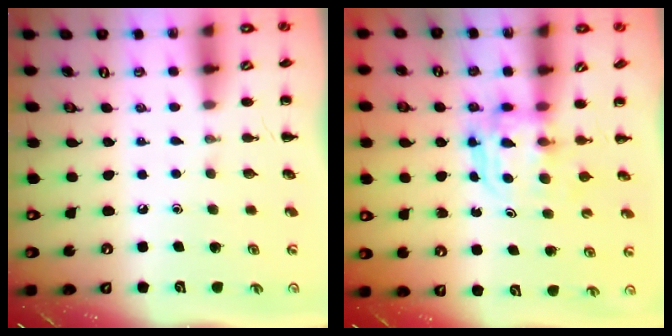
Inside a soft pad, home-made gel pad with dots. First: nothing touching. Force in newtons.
{"total": 3.7, "press": 3.7, "slide": 0.2}